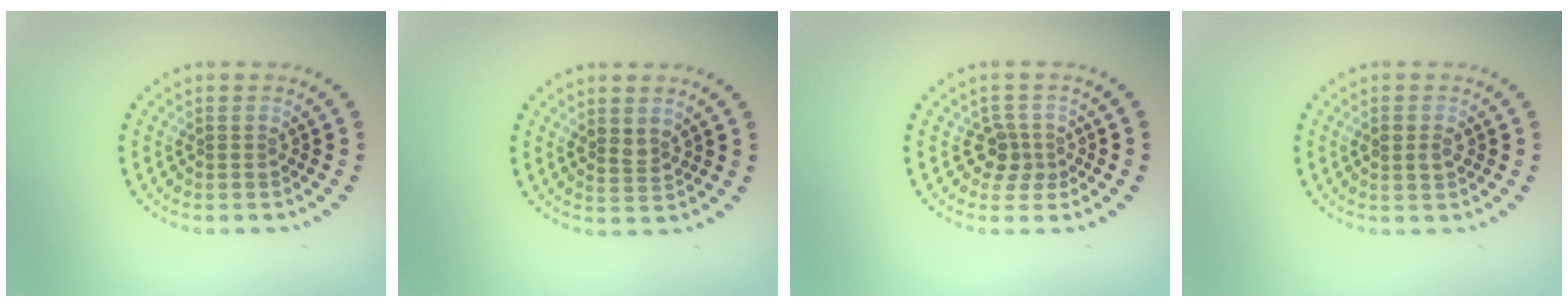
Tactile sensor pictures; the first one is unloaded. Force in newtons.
{"total": 1.5, "press": 1.3, "slide": 0.7}
{"total": 2.3, "press": 1.8, "slide": 1.4}
{"total": 1.4, "press": 1.4, "slide": 0.1}